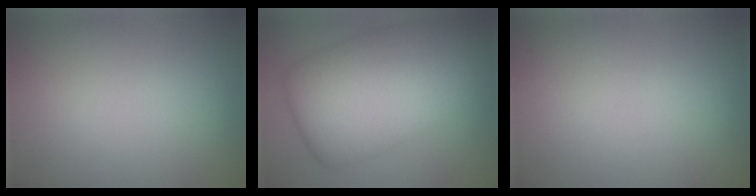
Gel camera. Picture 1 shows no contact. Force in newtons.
{"total": 10.9, "press": 10.9, "slide": 0.1}
{"total": 0.0}